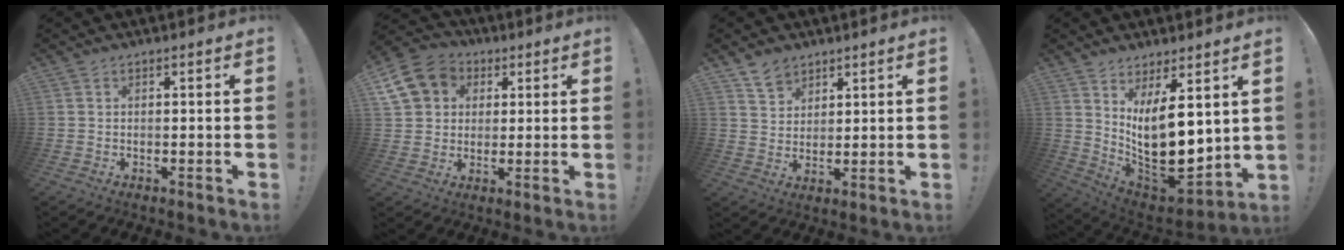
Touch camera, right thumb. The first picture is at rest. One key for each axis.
{"total": 12.0, "fx": 3.8, "fy": 10.4, "fz": 4.7, "tx": -0.072, "ty": -0.011, "tz": 0.079}
{"total": 6.2, "fx": 4.8, "fy": 3.8, "fz": 1.2, "tx": -0.019, "ty": -0.030, "tz": 0.092}
{"total": 15.9, "fx": 2.8, "fy": 7.9, "fz": 13.5, "tx": -0.221, "ty": -0.056, "tz": 0.060}